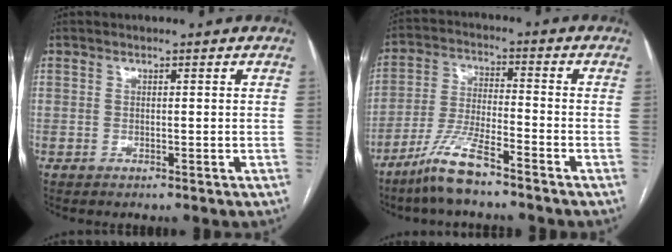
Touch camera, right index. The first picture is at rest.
{"total": 8.5, "force": [-6.4, 0.7, 5.5], "torque": [-0.120, -0.016, -0.127]}